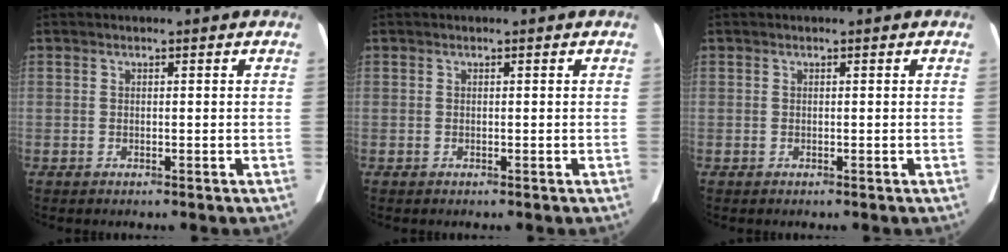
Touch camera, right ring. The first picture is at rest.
{"total": 0.0}
{"total": 0.0}